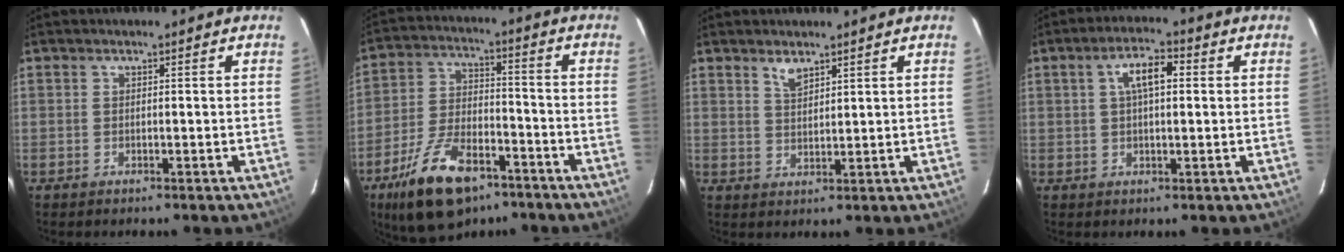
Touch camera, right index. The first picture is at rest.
{"total": 16.3, "force": [-10.3, 7.4, 10.1], "torque": [-0.209, -0.010, -0.176]}
{"total": 2.9, "force": [2.3, 1.0, 1.5], "torque": [-0.027, 0.000, 0.043]}
{"total": 5.8, "force": [1.4, 2.3, 5.1], "torque": [-0.095, 0.017, 0.025]}